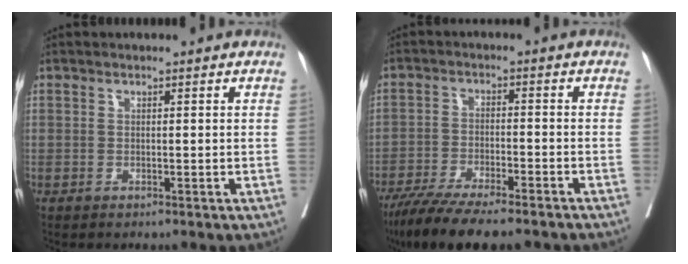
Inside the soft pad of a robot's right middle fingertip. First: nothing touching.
{"total": 14.7, "force": [-12.3, 2.3, 7.6], "torque": [-0.130, -0.022, -0.193]}